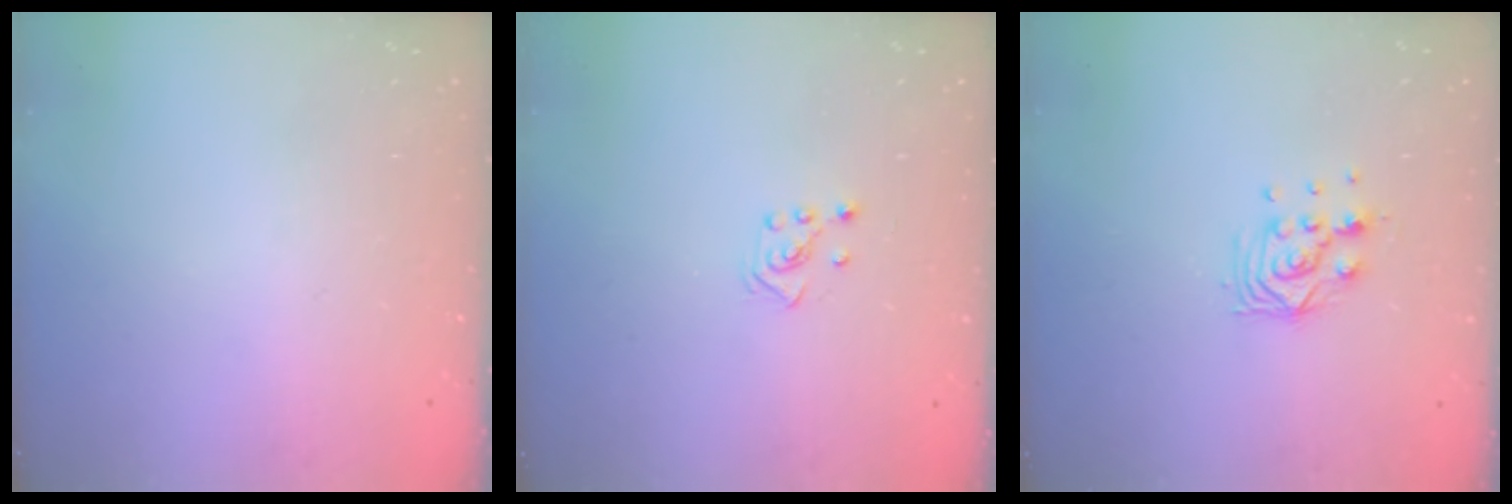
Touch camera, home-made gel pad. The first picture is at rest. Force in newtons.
{"total": 2.6, "press": 2.5, "slide": 0.6}
{"total": 8.8, "press": 8.8, "slide": 0.7}